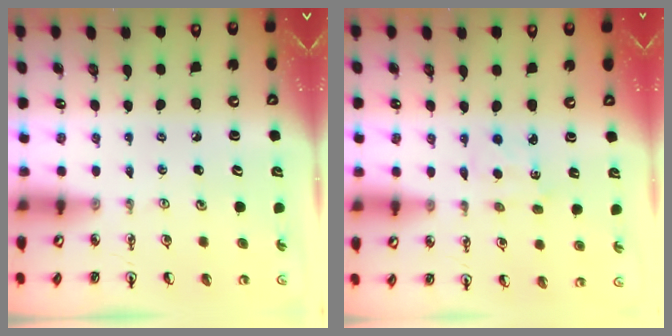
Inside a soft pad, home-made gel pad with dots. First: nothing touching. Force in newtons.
{"total": 2.3, "press": 2.2, "slide": 0.3}